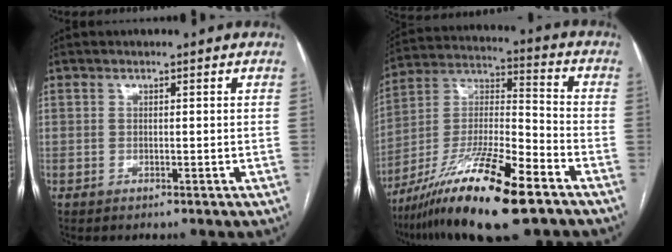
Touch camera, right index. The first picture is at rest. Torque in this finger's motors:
{"motor_torque": [1.14, -1.00, 1.05, 0.21]}